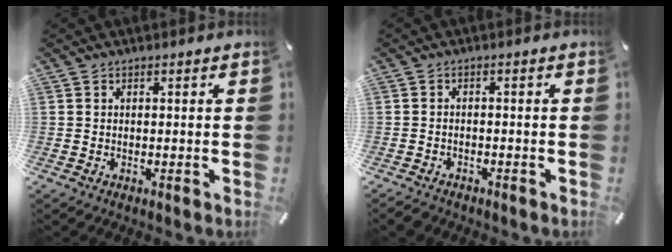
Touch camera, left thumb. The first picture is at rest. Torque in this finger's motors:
{"motor_torque": [-0.34, 0.70, 1.00, 1.03, 0.09]}